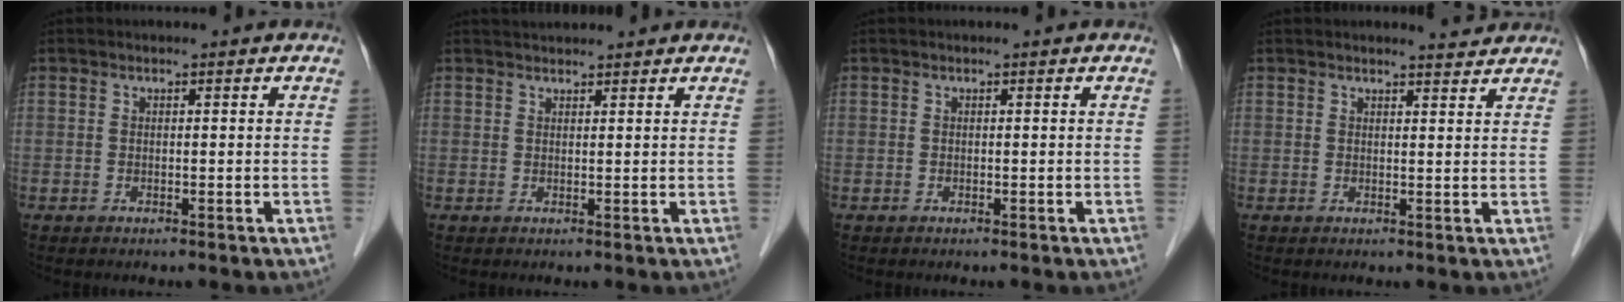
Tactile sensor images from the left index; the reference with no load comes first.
{"total": 3.3, "force": [3.2, 0.4, 0.7], "torque": [-0.013, 0.032, 0.051]}
{"total": 0.0}
{"total": 2.4, "force": [2.4, 0.1, 0.2], "torque": [-0.008, -0.006, 0.028]}